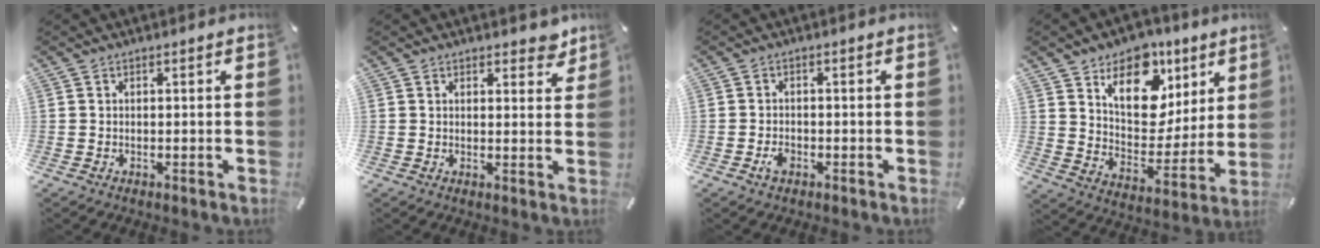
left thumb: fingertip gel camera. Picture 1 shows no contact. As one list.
[{"total": 3.4, "force": [2.6, 2.1, 1.0], "torque": [0.006, -0.014, 0.041]}, {"total": 2.2, "force": [-1.0, 1.5, 1.3], "torque": [-0.023, 0.004, -0.018]}, {"total": 15.8, "force": [8.1, 11.1, 7.8], "torque": [-0.112, -0.050, 0.146]}]